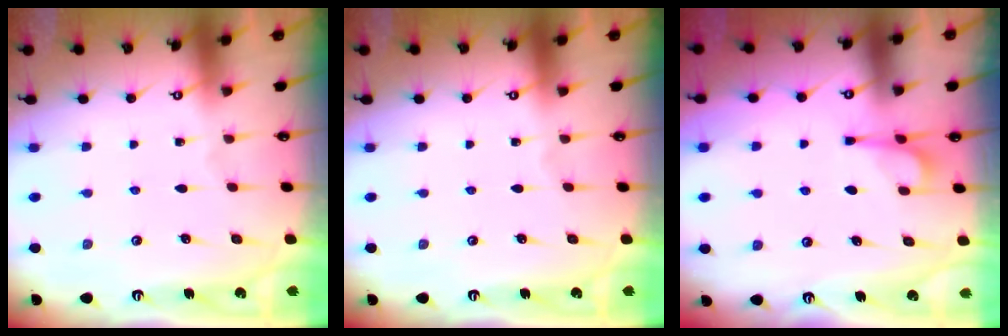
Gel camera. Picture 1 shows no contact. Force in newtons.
{"total": 0.0}
{"total": 5.5, "press": 5.5, "slide": 0.7}